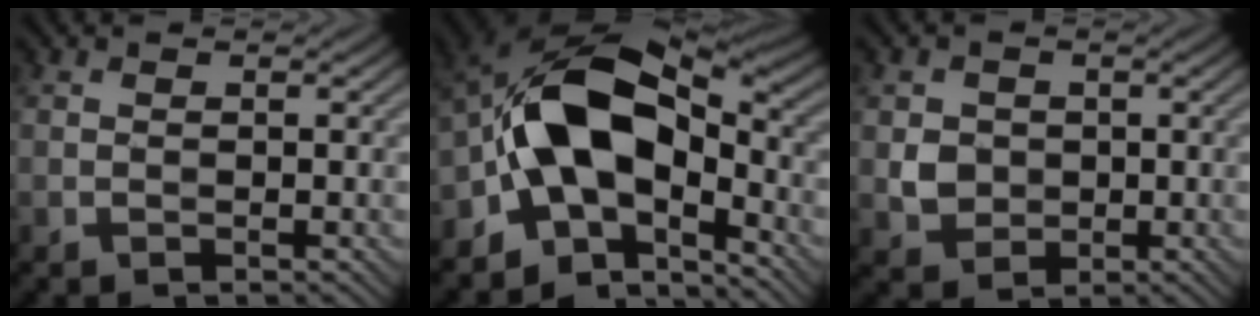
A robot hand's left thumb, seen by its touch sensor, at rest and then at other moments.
{"total": 12.4, "force": [-4.1, 7.8, 8.8], "torque": [-0.147, 0.009, -0.085]}
{"total": 3.4, "force": [0.1, 3.2, 1.3], "torque": [-0.041, -0.003, -0.002]}